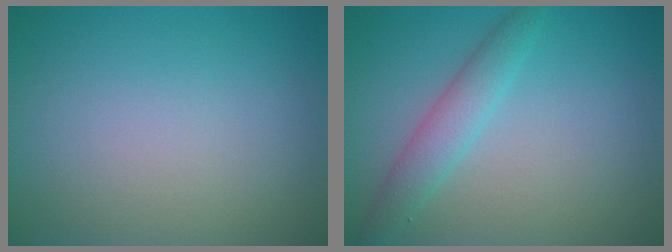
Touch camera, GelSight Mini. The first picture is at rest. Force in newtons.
{"total": 2.8, "press": 2.8, "slide": 0.1}